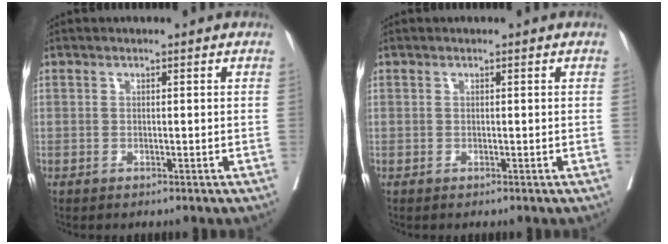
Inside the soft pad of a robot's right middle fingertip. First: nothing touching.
{"total": 0.0}